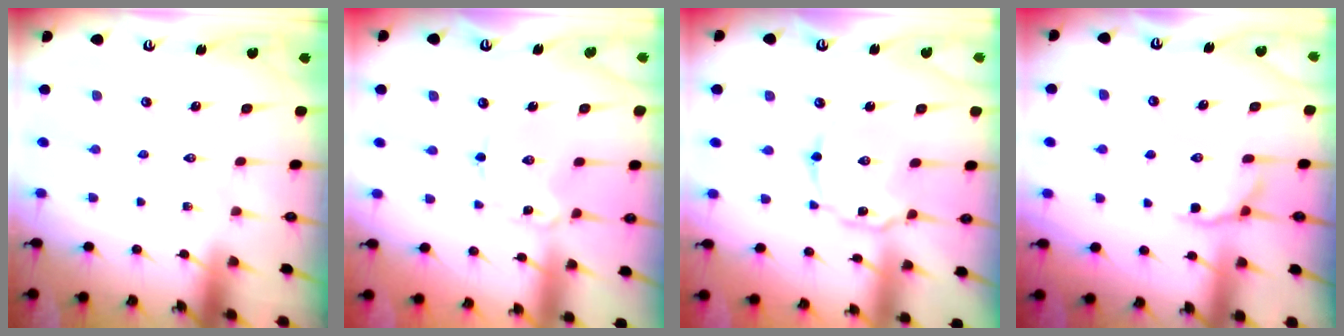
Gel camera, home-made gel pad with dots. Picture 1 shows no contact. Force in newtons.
{"total": 1.6, "press": 1.5, "slide": 0.1}
{"total": 5.2, "press": 5.2, "slide": 0.5}
{"total": 5.1, "press": 4.7, "slide": 1.9}